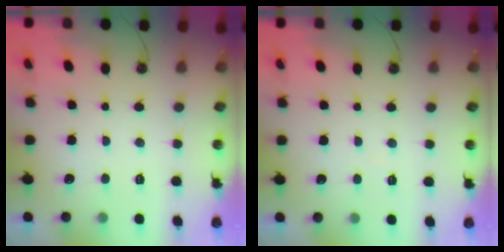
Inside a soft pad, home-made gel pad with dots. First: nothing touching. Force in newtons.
{"total": 2.9, "press": 2.8, "slide": 0.5}